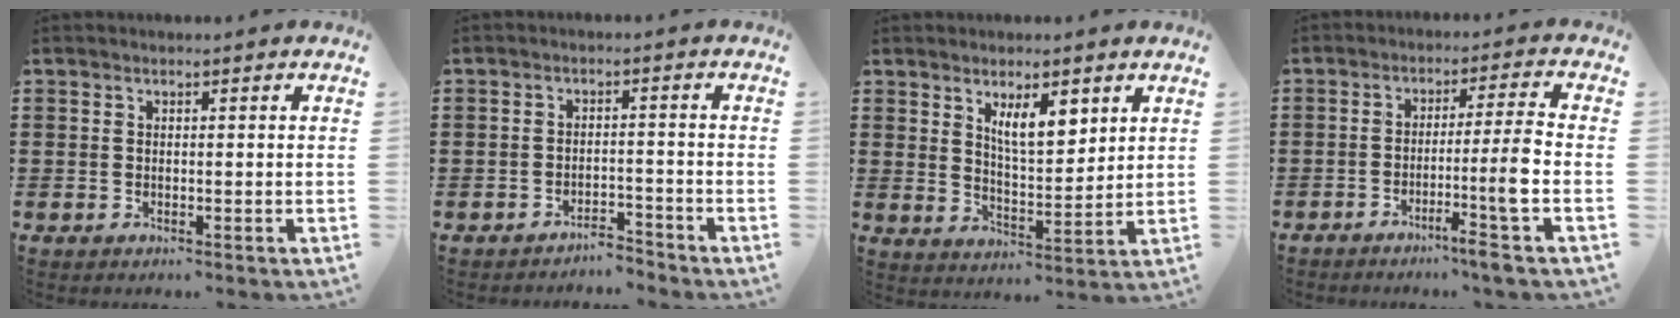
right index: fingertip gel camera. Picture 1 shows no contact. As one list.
[{"total": 3.3, "force": [-3.3, 0.3, -0.1], "torque": [-0.006, 0.001, -0.071]}, {"total": 6.8, "force": [3.7, 2.4, 5.1], "torque": [-0.093, -0.005, 0.061]}, {"total": 7.5, "force": [-2.6, -0.8, 6.9], "torque": [-0.127, -0.013, -0.054]}]